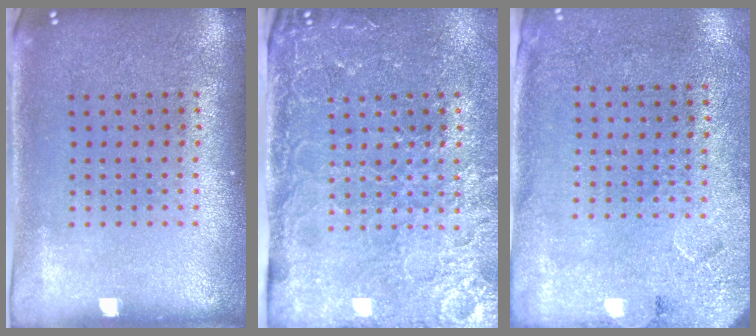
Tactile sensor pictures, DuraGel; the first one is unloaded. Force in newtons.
{"total": 4.1, "press": 3.6, "slide": 2.0}
{"total": 2.7, "press": 2.2, "slide": 1.6}